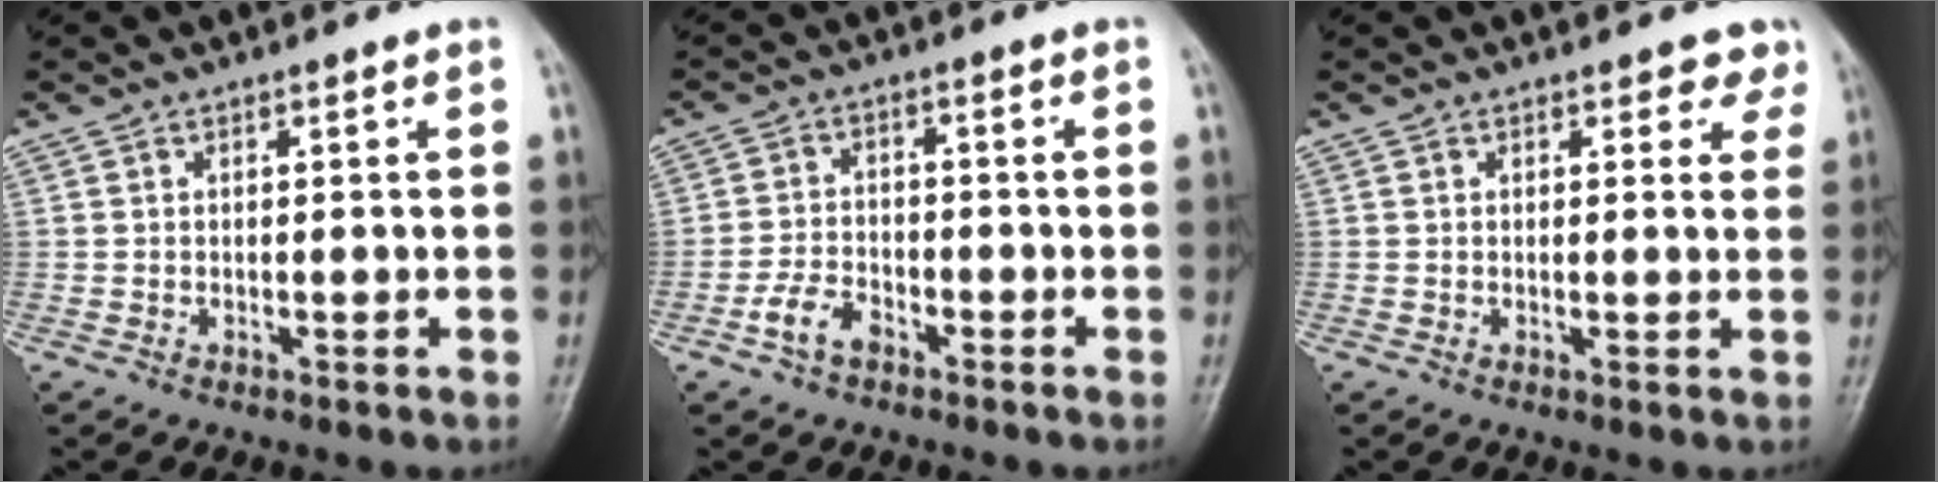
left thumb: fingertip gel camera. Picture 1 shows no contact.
{"total": 5.0, "force": [-2.9, 3.0, 2.8], "torque": [-0.049, 0.019, -0.058]}
{"total": 3.2, "force": [2.4, 1.8, 1.1], "torque": [0.018, -0.011, 0.017]}